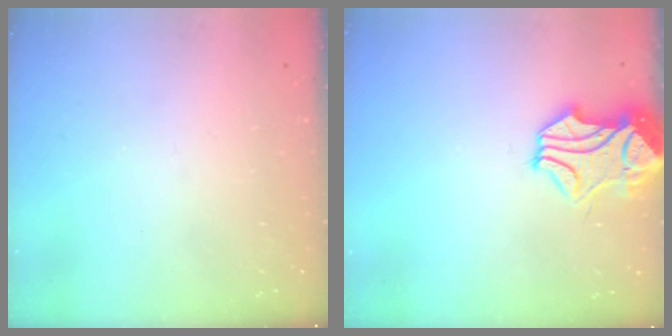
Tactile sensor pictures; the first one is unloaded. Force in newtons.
{"total": 2.0, "press": 1.3, "slide": 1.5}